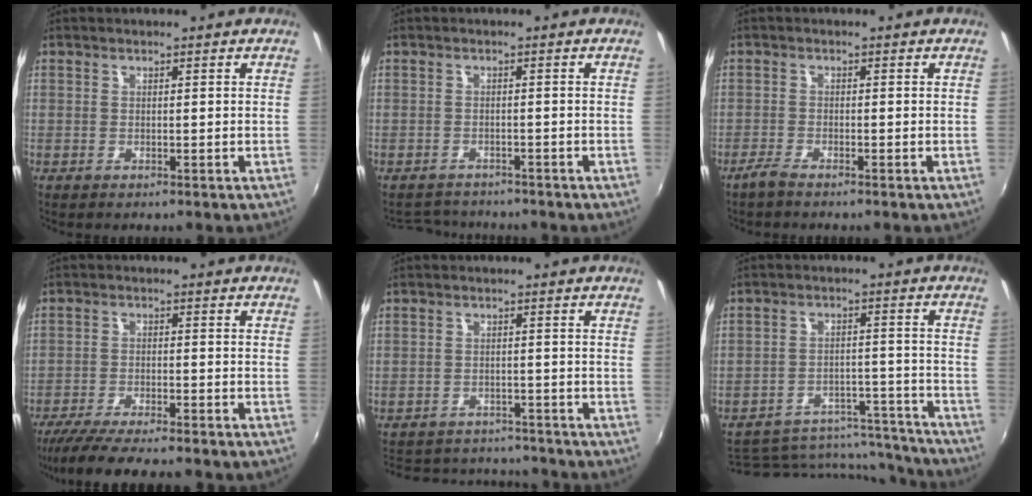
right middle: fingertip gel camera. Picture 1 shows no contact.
{"total": 5.0, "force": [-4.7, 1.6, 0.5], "torque": [-0.022, 0.001, -0.075]}
{"total": 1.9, "force": [-1.7, 0.1, 0.9], "torque": [-0.032, -0.003, -0.037]}
{"total": 12.3, "force": [-10.7, 0.9, 6.0], "torque": [-0.128, -0.028, -0.169]}
{"total": 12.7, "force": [-11.3, 4.8, 3.3], "torque": [-0.089, 0.028, -0.154]}
{"total": 15.5, "force": [-13.9, 5.9, 3.4], "torque": [-0.066, 0.036, -0.173]}